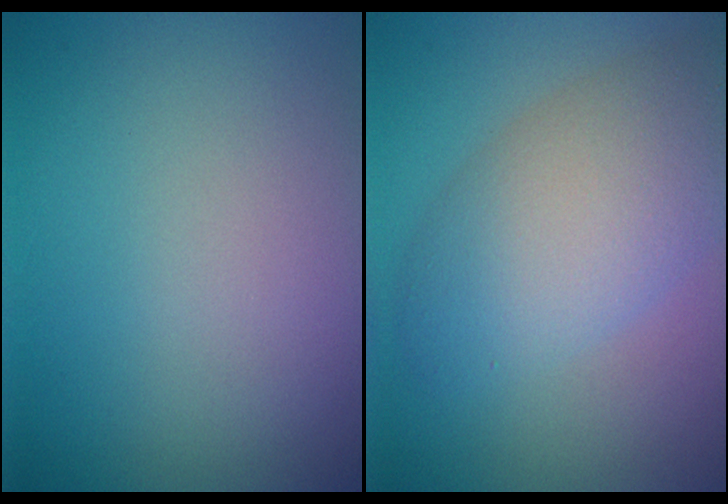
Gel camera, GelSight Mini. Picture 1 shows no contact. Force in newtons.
{"total": 6.6, "press": 6.6, "slide": 0.4}